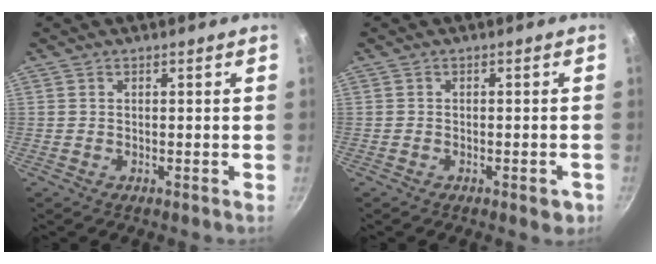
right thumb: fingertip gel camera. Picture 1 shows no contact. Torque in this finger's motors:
{"motor_torque": [-0.25, -0.01, -0.14, 0.09, 0.02]}